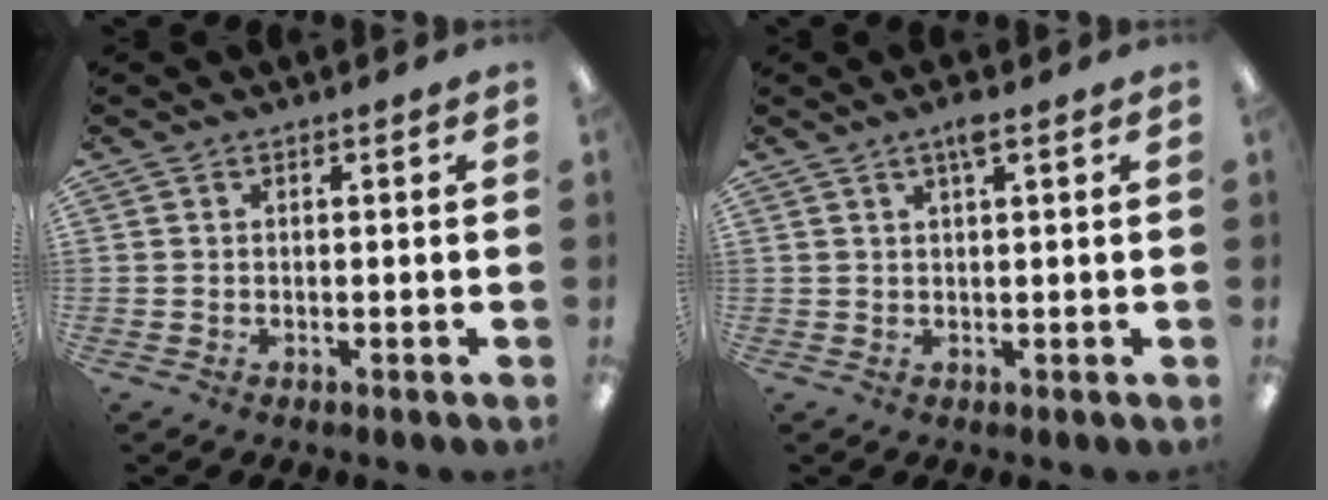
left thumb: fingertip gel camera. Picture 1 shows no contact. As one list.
[{"total": 3.1, "force": [2.0, 0.4, 2.3], "torque": [-0.043, 0.000, 0.032]}]